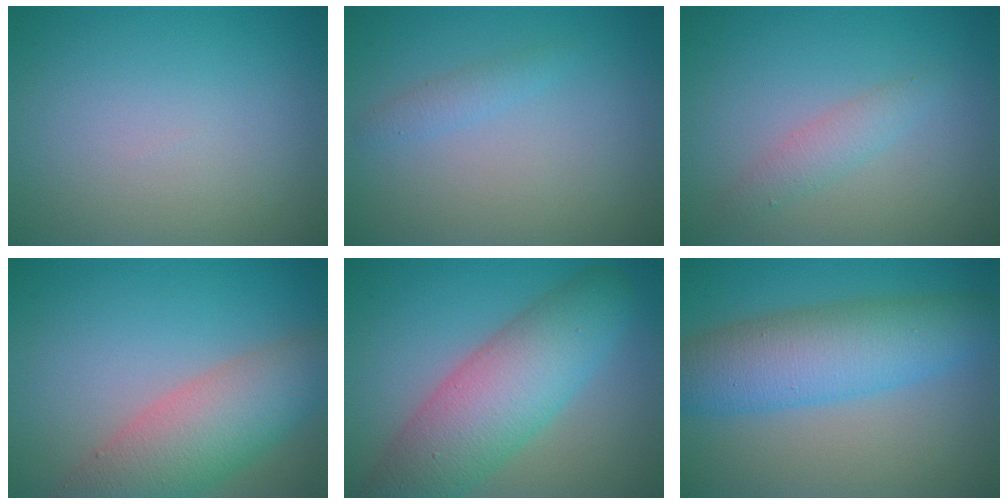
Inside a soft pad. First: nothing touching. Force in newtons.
{"total": 1.2, "press": 1.2, "slide": 0.1}
{"total": 1.8, "press": 1.8, "slide": 0.1}
{"total": 7.4, "press": 7.4, "slide": 0.3}
{"total": 8.8, "press": 8.8, "slide": 0.3}
{"total": 7.5, "press": 7.5, "slide": 0.1}